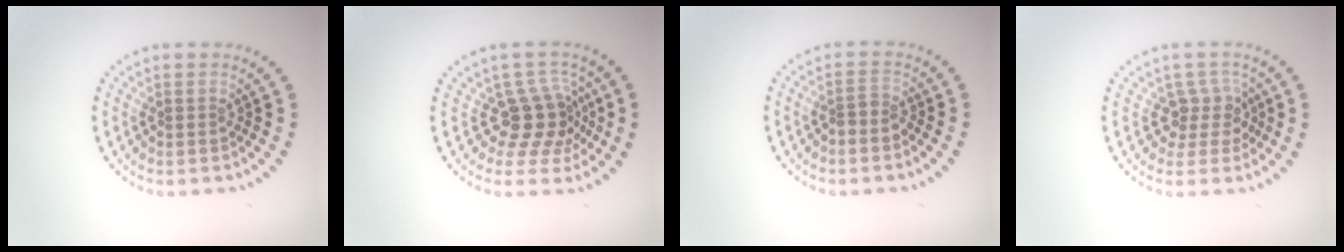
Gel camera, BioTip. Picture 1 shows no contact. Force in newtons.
{"total": 3.7, "press": 2.7, "slide": 2.4}
{"total": 1.1, "press": 0.7, "slide": 0.8}
{"total": 2.3, "press": 1.9, "slide": 1.4}